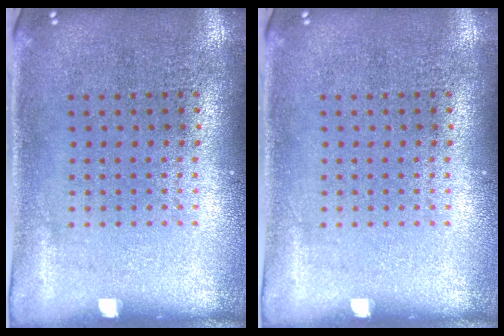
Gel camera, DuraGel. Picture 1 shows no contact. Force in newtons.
{"total": 0.0}